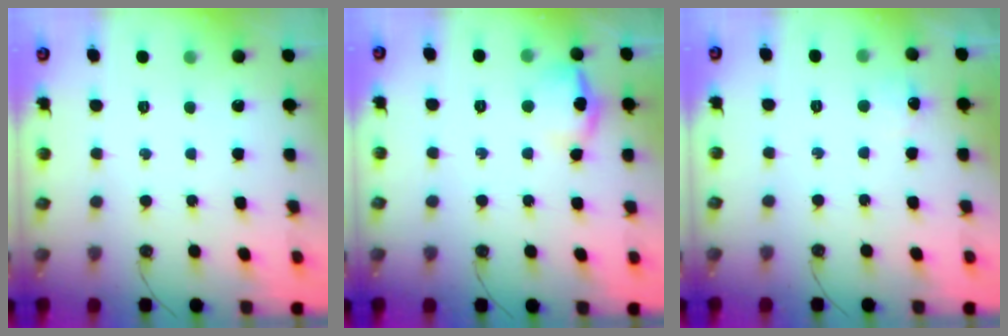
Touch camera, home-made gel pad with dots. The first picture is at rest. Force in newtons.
{"total": 10.2, "press": 10.1, "slide": 1.4}
{"total": 4.3, "press": 4.2, "slide": 0.6}